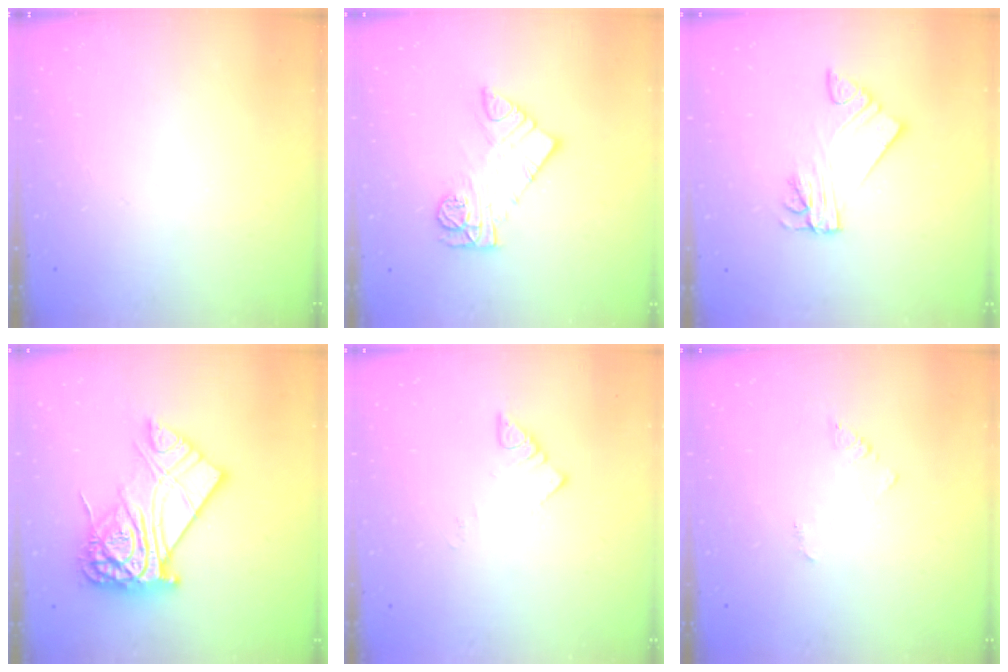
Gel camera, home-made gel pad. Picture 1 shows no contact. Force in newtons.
{"total": 10.7, "press": 10.7, "slide": 0.6}
{"total": 5.9, "press": 5.9, "slide": 0.7}
{"total": 20.2, "press": 20.1, "slide": 1.9}
{"total": 3.6, "press": 3.6, "slide": 0.6}
{"total": 2.9, "press": 2.9, "slide": 0.3}